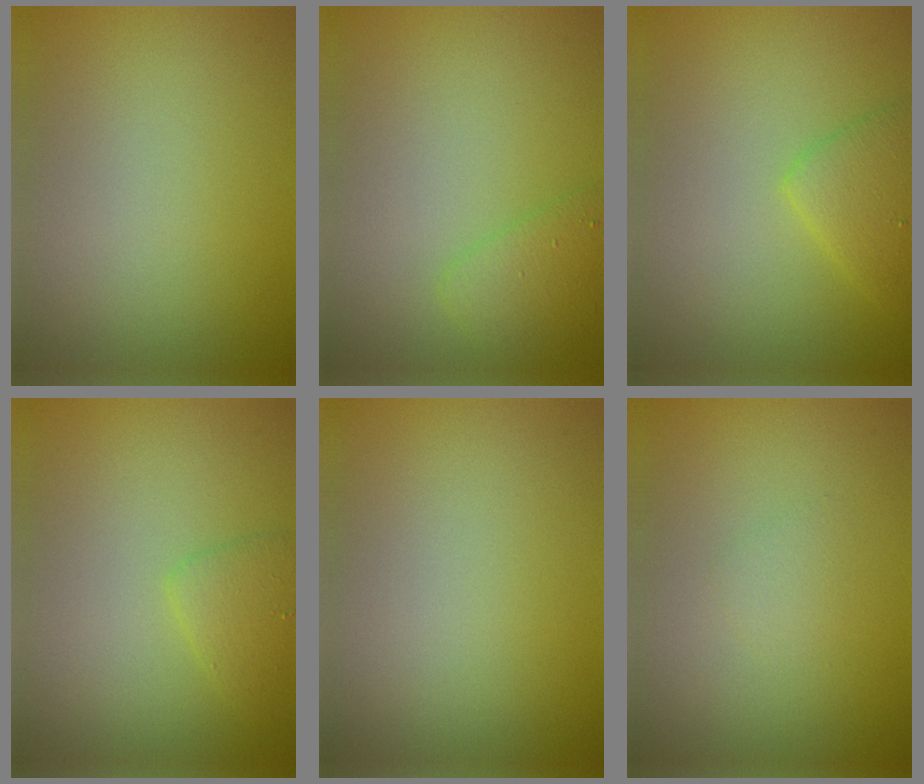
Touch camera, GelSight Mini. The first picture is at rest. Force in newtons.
{"total": 2.2, "press": 2.2, "slide": 0.1}
{"total": 2.8, "press": 2.8, "slide": 0.2}
{"total": 1.9, "press": 1.9, "slide": 0.1}
{"total": 0.0}
{"total": 0.9, "press": 0.9, "slide": 0.1}